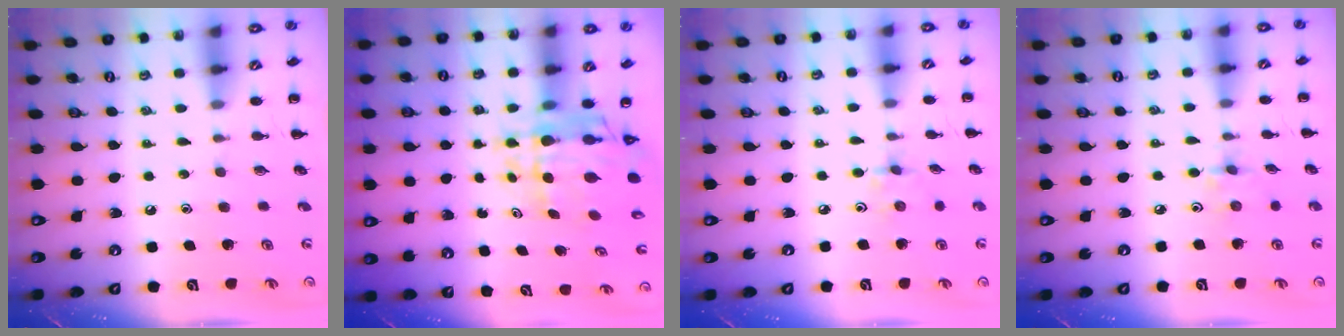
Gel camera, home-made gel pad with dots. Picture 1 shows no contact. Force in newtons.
{"total": 8.1, "press": 7.7, "slide": 2.5}
{"total": 2.4, "press": 2.3, "slide": 0.8}
{"total": 2.2, "press": 2.1, "slide": 0.6}